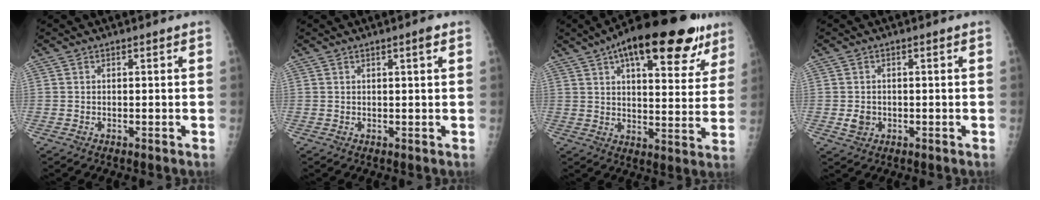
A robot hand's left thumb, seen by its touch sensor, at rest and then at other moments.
{"total": 1.7, "force": [0.9, 0.0, 1.5], "torque": [-0.024, -0.002, 0.013]}
{"total": 24.7, "force": [14.0, 9.7, 17.9], "torque": [-0.232, -0.009, 0.200]}
{"total": 2.3, "force": [-0.3, 2.0, 1.2], "torque": [-0.013, 0.001, -0.001]}